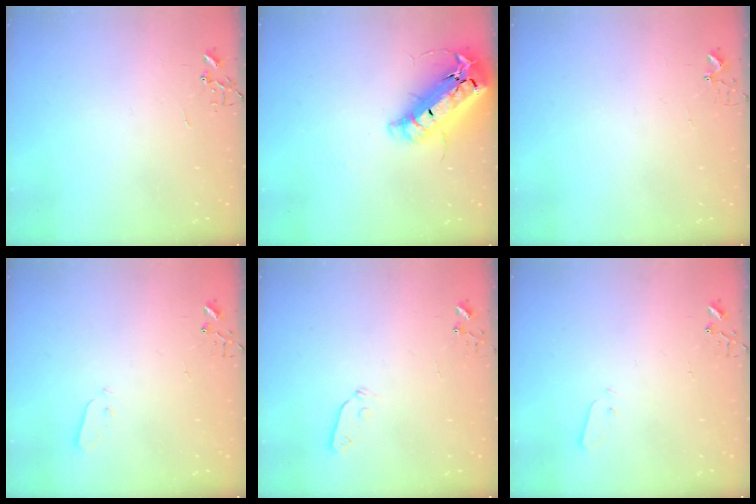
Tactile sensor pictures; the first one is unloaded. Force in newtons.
{"total": 25.0, "press": 24.5, "slide": 4.9}
{"total": 2.7, "press": 2.7, "slide": 0.3}
{"total": 2.5, "press": 2.5, "slide": 0.4}
{"total": 3.7, "press": 3.7, "slide": 0.4}
{"total": 1.9, "press": 1.9, "slide": 0.4}